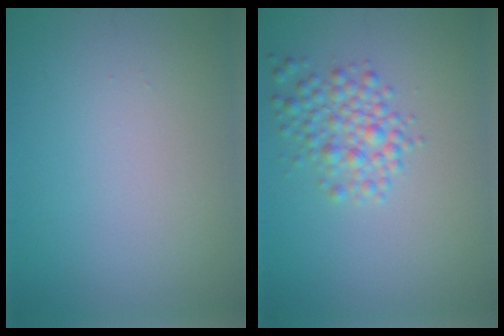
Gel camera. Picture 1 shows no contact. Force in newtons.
{"total": 3.1, "press": 3.1, "slide": 0.1}